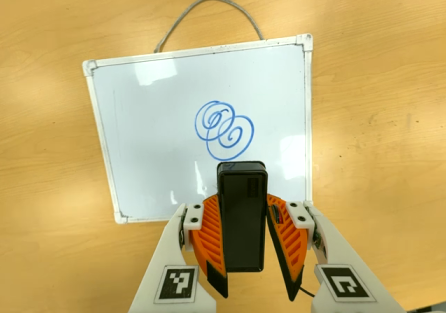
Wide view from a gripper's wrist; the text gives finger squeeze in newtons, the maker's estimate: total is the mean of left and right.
{"total": 6.5, "left": 5.9, "right": 7.2}